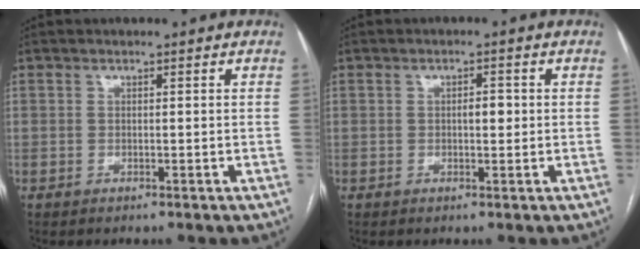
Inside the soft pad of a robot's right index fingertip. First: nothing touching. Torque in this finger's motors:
{"motor_torque": [0.80, 0.05, -0.01, 0.04]}